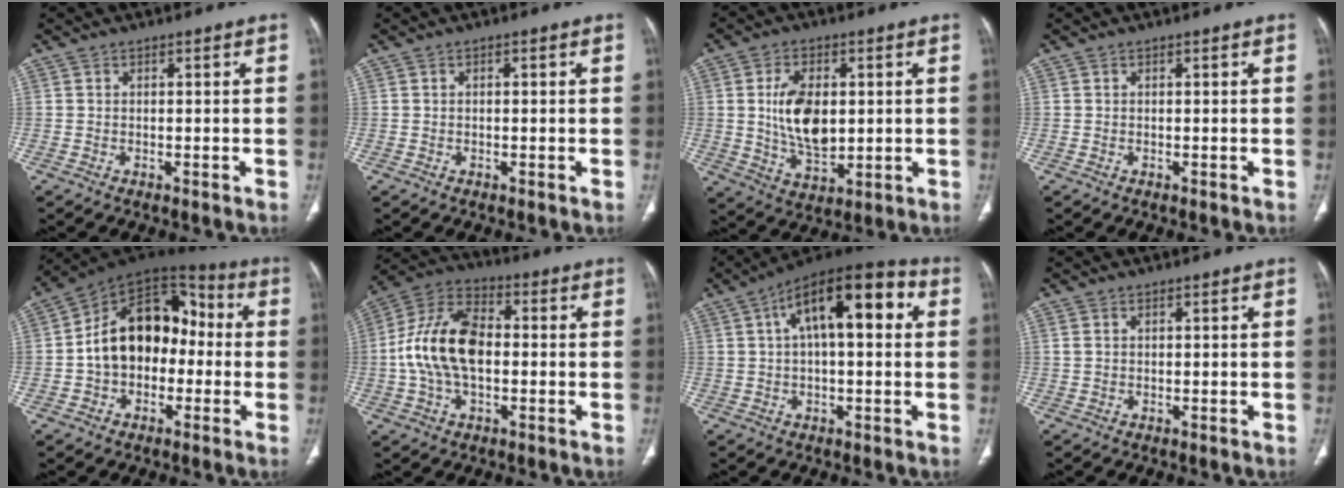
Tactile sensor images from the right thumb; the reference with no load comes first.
{"total": 0.7, "force": [0.1, 0.2, 0.6], "torque": [-0.018, 0.004, 0.003]}
{"total": 11.5, "force": [1.2, 6.7, 9.2], "torque": [-0.154, -0.013, 0.033]}
{"total": 0.0}
{"total": 17.3, "force": [-1.1, 12.1, 12.3], "torque": [-0.161, 0.052, -0.029]}
{"total": 14.9, "force": [-0.5, 8.9, 12.0], "torque": [-0.232, 0.032, -0.016]}
{"total": 16.8, "force": [4.5, 6.9, 14.6], "torque": [-0.206, 0.032, 0.060]}
{"total": 1.1, "force": [0.5, 0.5, 0.7], "torque": [-0.020, 0.011, 0.018]}